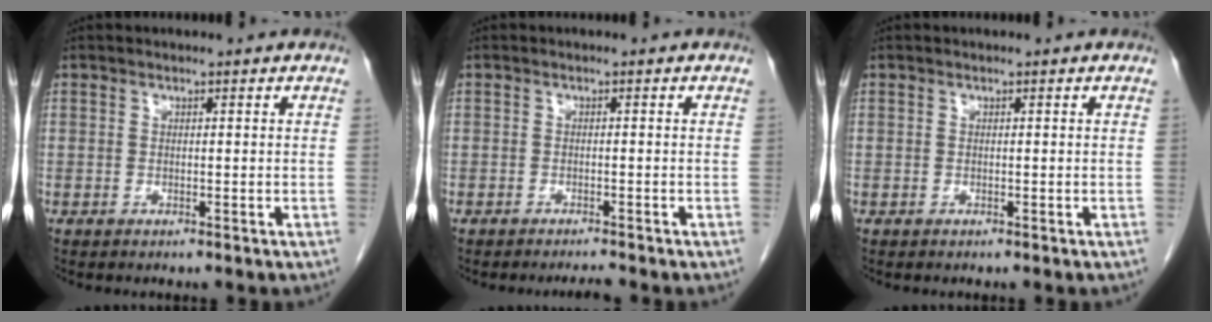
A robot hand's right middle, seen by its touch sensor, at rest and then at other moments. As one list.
[{"total": 1.5, "force": [-1.4, -0.3, 0.3], "torque": [-0.008, -0.006, -0.021]}, {"total": 0.0}]